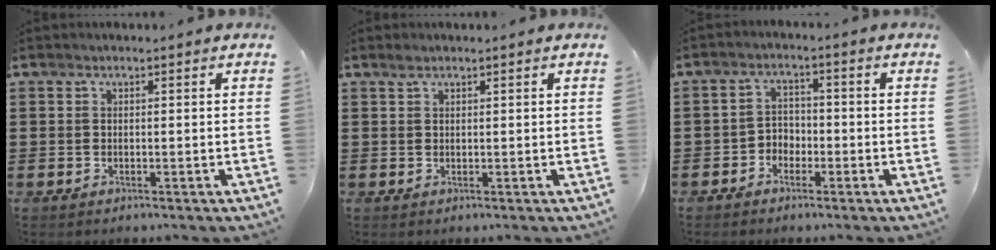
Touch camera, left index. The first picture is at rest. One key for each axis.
{"total": 0.8, "fx": 0.6, "fy": 0.3, "fz": 0.4, "tx": -0.010, "ty": 0.002, "tz": 0.010}
{"total": 2.7, "fx": -1.9, "fy": 1.8, "fz": 0.5, "tx": -0.018, "ty": 0.008, "tz": -0.044}